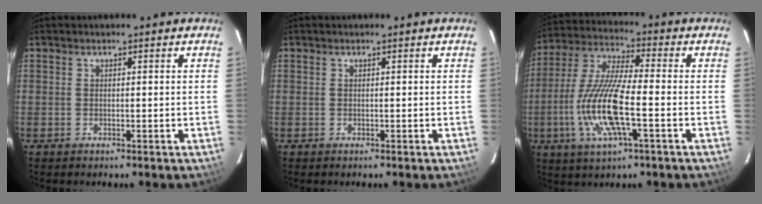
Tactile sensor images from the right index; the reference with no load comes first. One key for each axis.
{"total": 0.0}
{"total": 14.7, "fx": -3.8, "fy": 3.0, "fz": 13.9, "tx": -0.290, "ty": -0.007, "tz": -0.077}